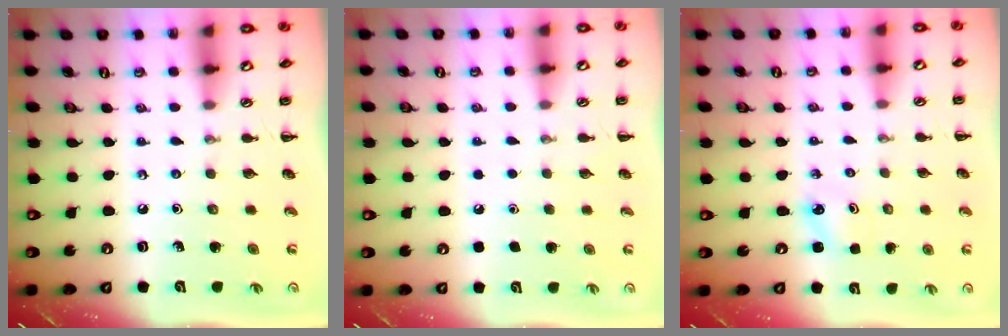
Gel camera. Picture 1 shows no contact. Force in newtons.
{"total": 1.7, "press": 1.6, "slide": 0.1}
{"total": 1.8, "press": 1.7, "slide": 0.5}